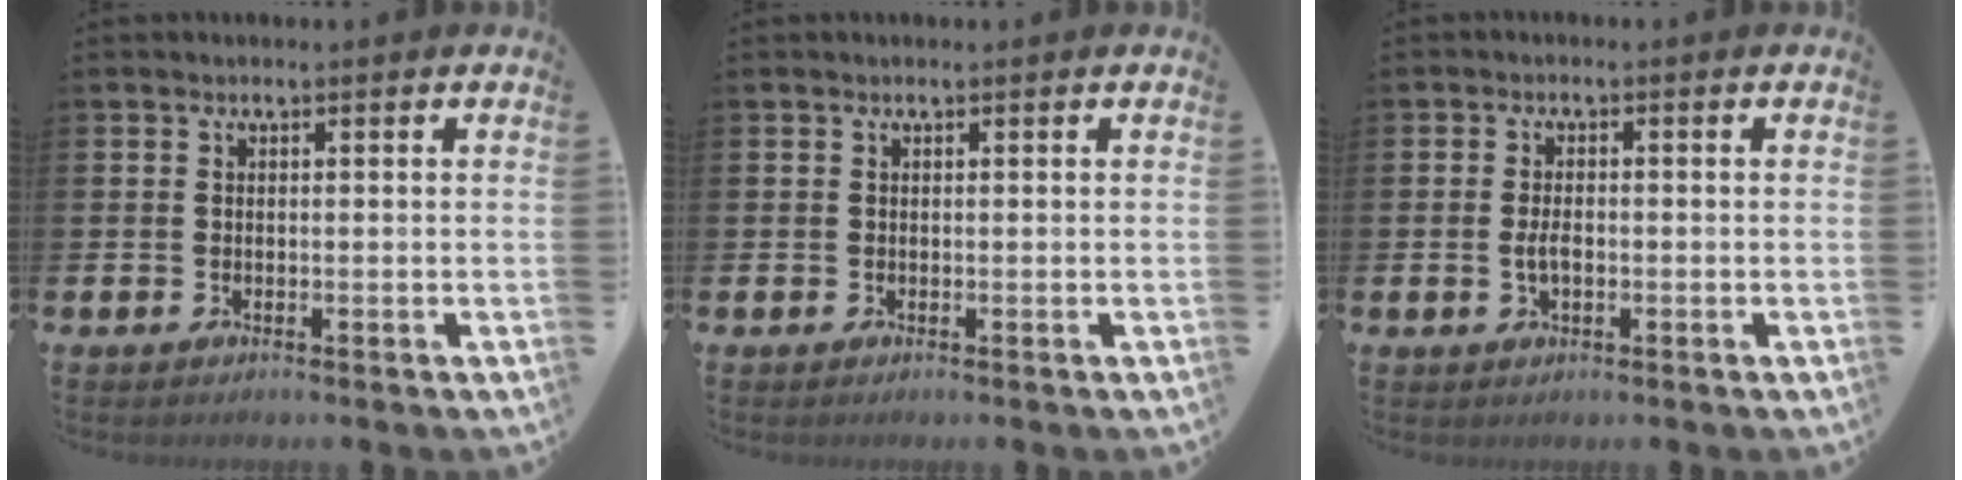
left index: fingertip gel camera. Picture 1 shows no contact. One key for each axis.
{"total": 0.0}
{"total": 2.6, "fx": -0.4, "fy": 1.3, "fz": 2.2, "tx": -0.041, "ty": 0.003, "tz": -0.007}